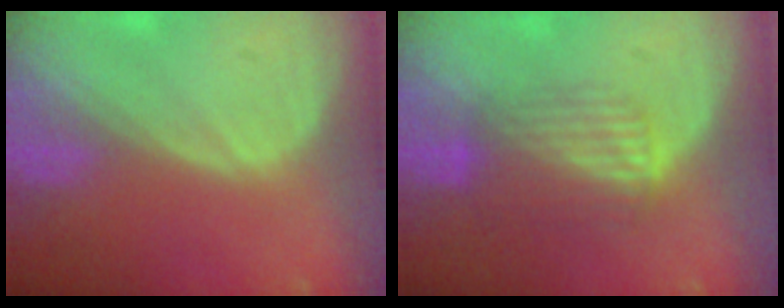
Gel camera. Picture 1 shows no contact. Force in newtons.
{"total": 6.8, "press": 5.7, "slide": 3.7}